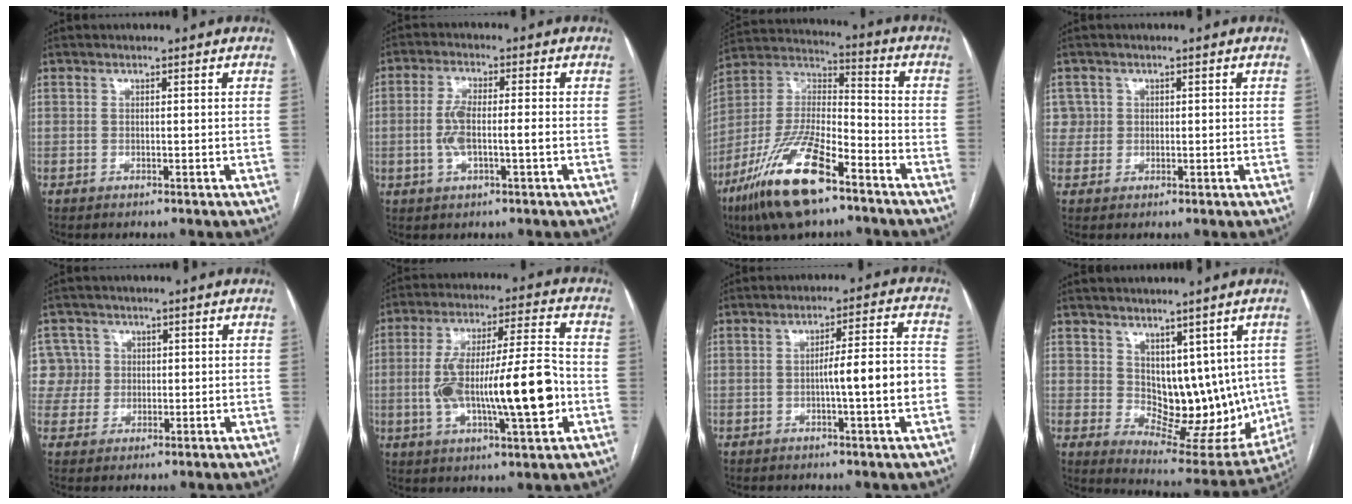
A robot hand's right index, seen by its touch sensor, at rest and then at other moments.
{"total": 5.9, "force": [-0.9, 1.5, 5.6], "torque": [-0.121, 0.010, -0.016]}
{"total": 18.7, "force": [-11.4, 5.2, 13.9], "torque": [-0.304, -0.016, -0.213]}
{"total": 2.8, "force": [0.9, 2.6, -0.3], "torque": [0.025, 0.008, 0.010]}
{"total": 6.2, "force": [1.4, 6.0, -0.1], "torque": [0.013, 0.024, 0.034]}
{"total": 17.8, "force": [-3.0, 3.0, 17.3], "torque": [-0.310, 0.013, -0.043]}
{"total": 8.1, "force": [-1.7, 0.0, 7.9], "torque": [-0.116, 0.016, -0.025]}
{"total": 12.8, "force": [2.8, 7.9, 9.7], "torque": [-0.112, -0.003, 0.069]}